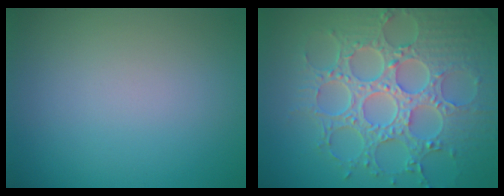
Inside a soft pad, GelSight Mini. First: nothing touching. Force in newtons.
{"total": 8.7, "press": 6.5, "slide": 5.8}